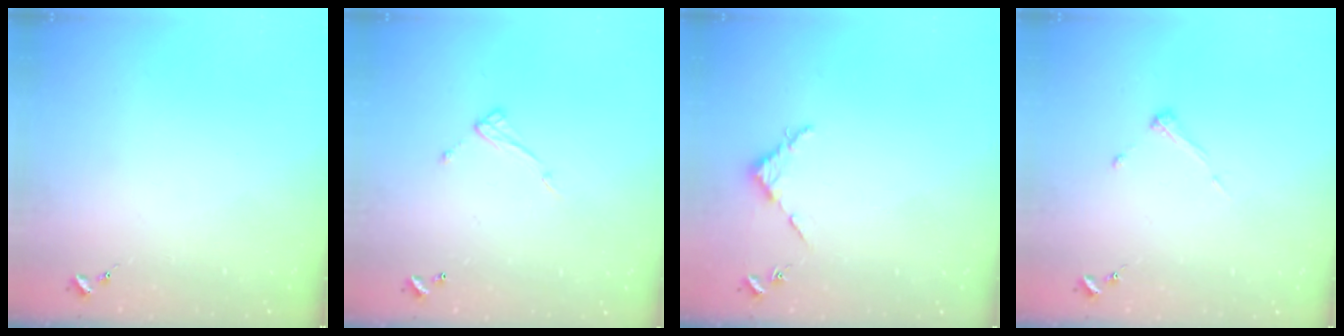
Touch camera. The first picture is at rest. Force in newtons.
{"total": 8.2, "press": 8.1, "slide": 0.4}
{"total": 2.7, "press": 2.7, "slide": 0.3}
{"total": 4.3, "press": 4.3, "slide": 0.2}